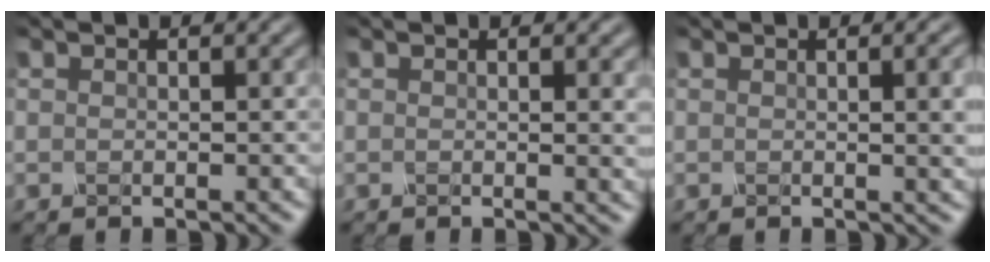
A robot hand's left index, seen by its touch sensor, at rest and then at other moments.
{"total": 1.8, "force": [0.3, 0.6, 1.7], "torque": [-0.013, 0.000, -0.001]}
{"total": 4.3, "force": [0.4, 1.6, 4.0], "torque": [-0.030, 0.008, 0.005]}